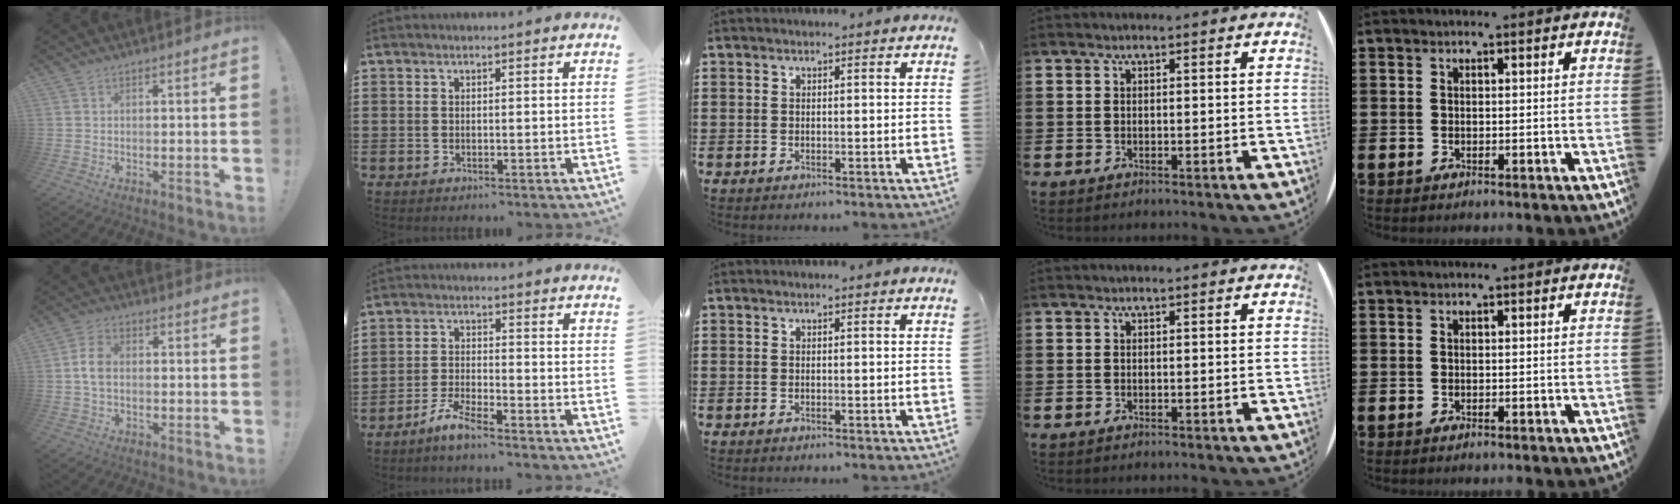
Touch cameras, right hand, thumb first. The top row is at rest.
{"thumb": {"total": 6.0, "force": [-0.3, 3.9, 4.6], "torque": [-0.085, 0.010, -0.005]}, "index": {"total": 3.9, "force": [-3.5, 0.0, 1.7], "torque": [-0.053, -0.005, -0.072]}}